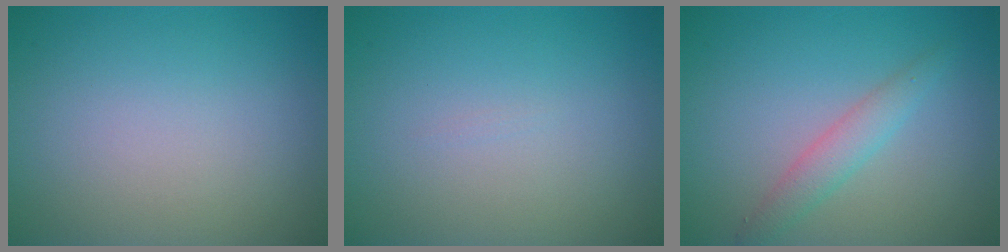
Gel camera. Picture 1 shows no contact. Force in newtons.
{"total": 0.0}
{"total": 2.2, "press": 2.2, "slide": 0.1}